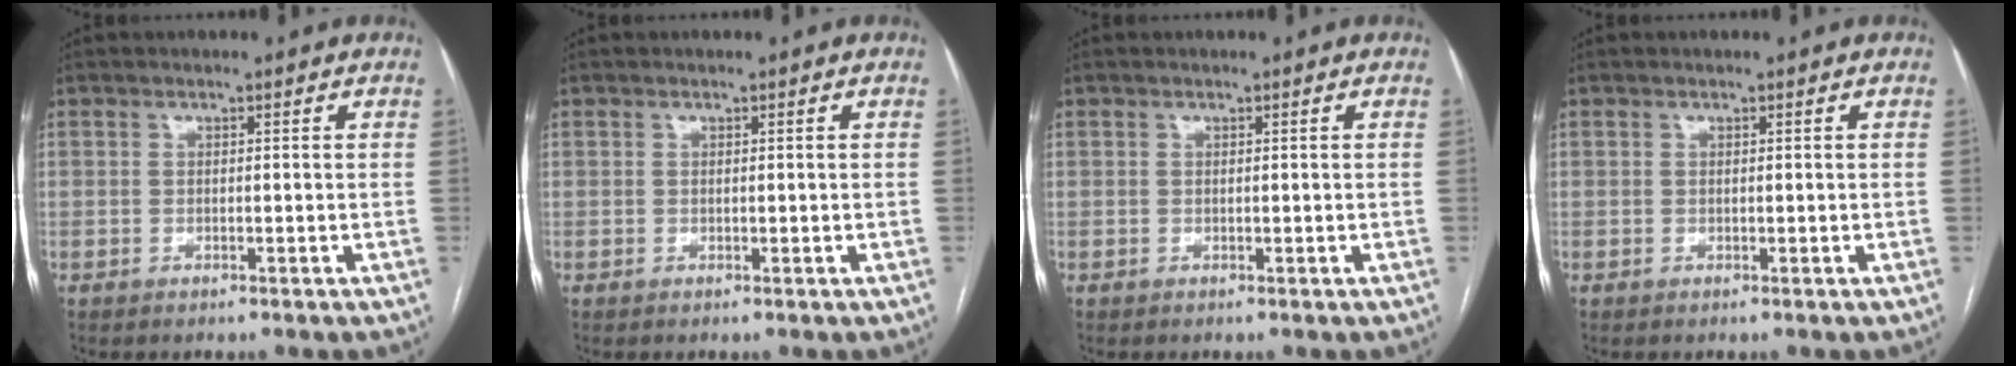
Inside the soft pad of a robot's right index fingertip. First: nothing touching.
{"total": 0.0}
{"total": 0.0}
{"total": 0.0}